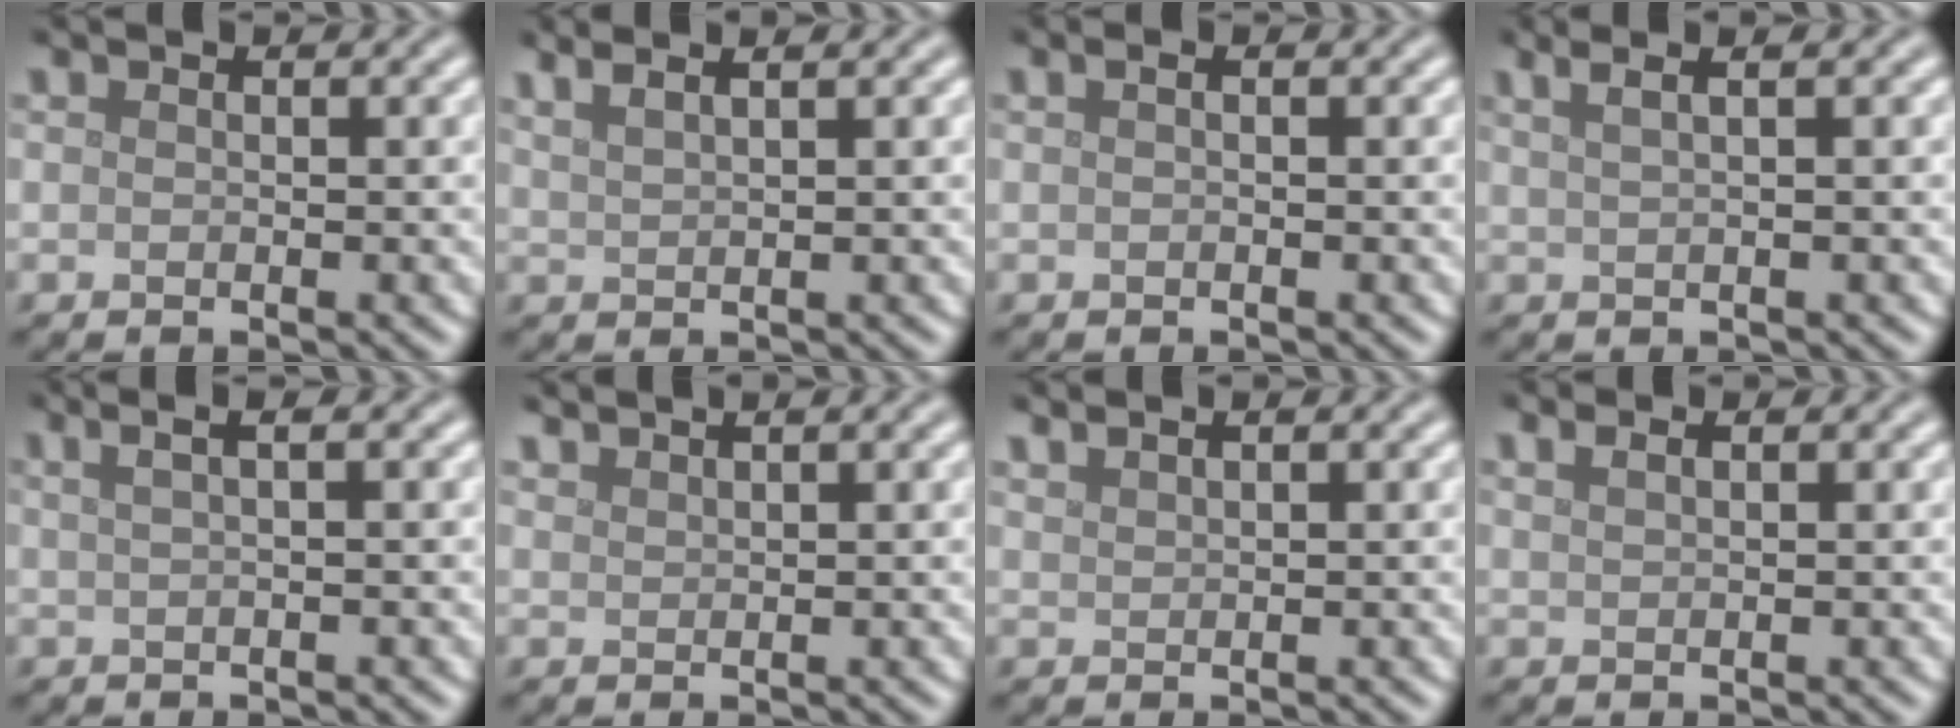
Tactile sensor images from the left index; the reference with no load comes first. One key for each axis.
{"total": 4.2, "fx": 2.9, "fy": 1.6, "fz": 2.6, "tx": -0.018, "ty": 0.025, "tz": 0.017}
{"total": 0.6, "fx": 0.1, "fy": 0.1, "fz": 0.5, "tx": -0.012, "ty": 0.004, "tz": 0.001}
{"total": 5.2, "fx": 2.9, "fy": 2.4, "fz": 3.5, "tx": -0.029, "ty": 0.038, "tz": 0.013}
{"total": 4.2, "fx": 1.9, "fy": 1.9, "fz": 3.1, "tx": -0.023, "ty": 0.023, "tz": 0.000}
{"total": 1.8, "fx": 1.6, "fy": 0.3, "fz": 0.6, "tx": -0.008, "ty": 0.007, "tz": 0.024}
{"total": 1.7, "fx": 1.4, "fy": 0.4, "fz": 0.7, "tx": -0.007, "ty": 0.005, "tz": 0.019}
{"total": 1.6, "fx": 1.2, "fy": 0.6, "fz": 0.9, "tx": -0.010, "ty": 0.000, "tz": 0.013}